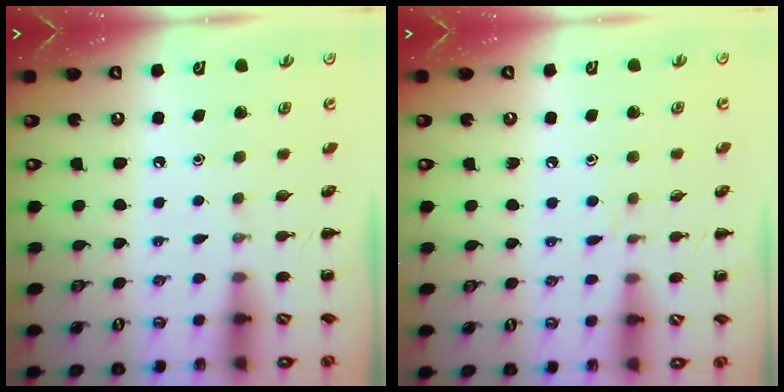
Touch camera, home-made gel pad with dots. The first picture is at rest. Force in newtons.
{"total": 5.0, "press": 4.7, "slide": 1.7}